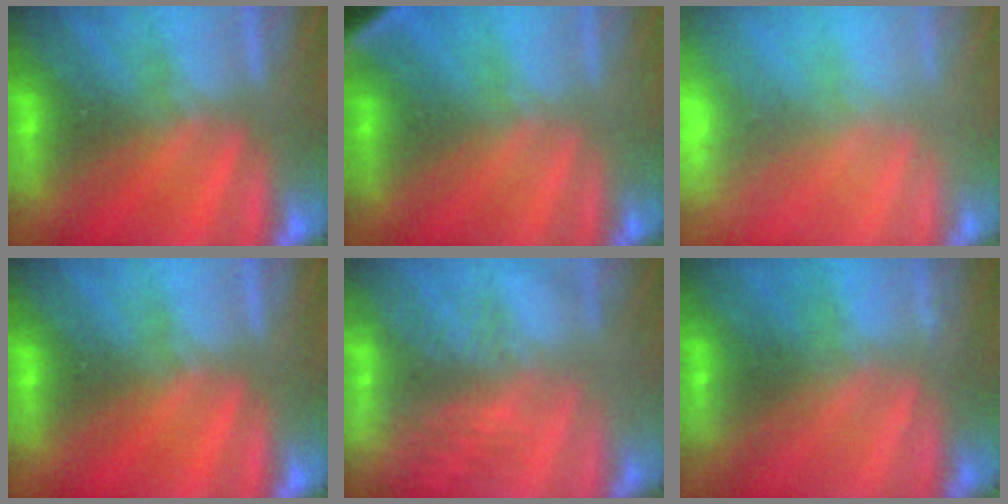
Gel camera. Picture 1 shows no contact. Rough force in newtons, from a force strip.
{"total": 2.8}
{"total": 5.8}
{"total": 0.0}
{"total": 7.2}
{"total": 2.1}